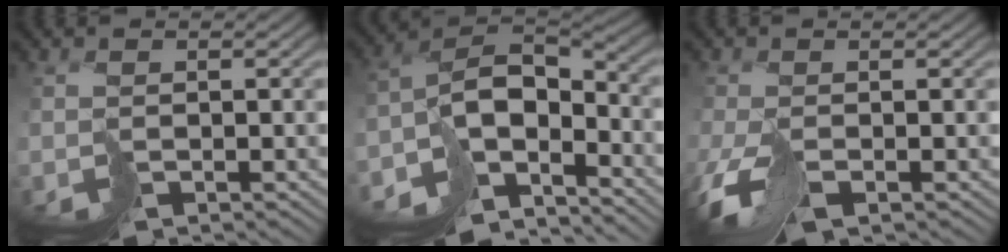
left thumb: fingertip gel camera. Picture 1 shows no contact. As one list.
[{"total": 10.8, "force": [-7.2, 5.7, 5.6], "torque": [-0.092, -0.012, -0.130]}, {"total": 4.8, "force": [-2.4, 2.0, 3.7], "torque": [-0.077, -0.009, -0.044]}]